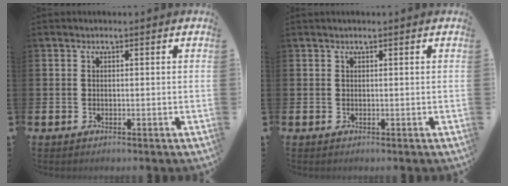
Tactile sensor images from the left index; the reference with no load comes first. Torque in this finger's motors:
{"motor_torque": [0.00, -2.14, -0.09, 0.16]}